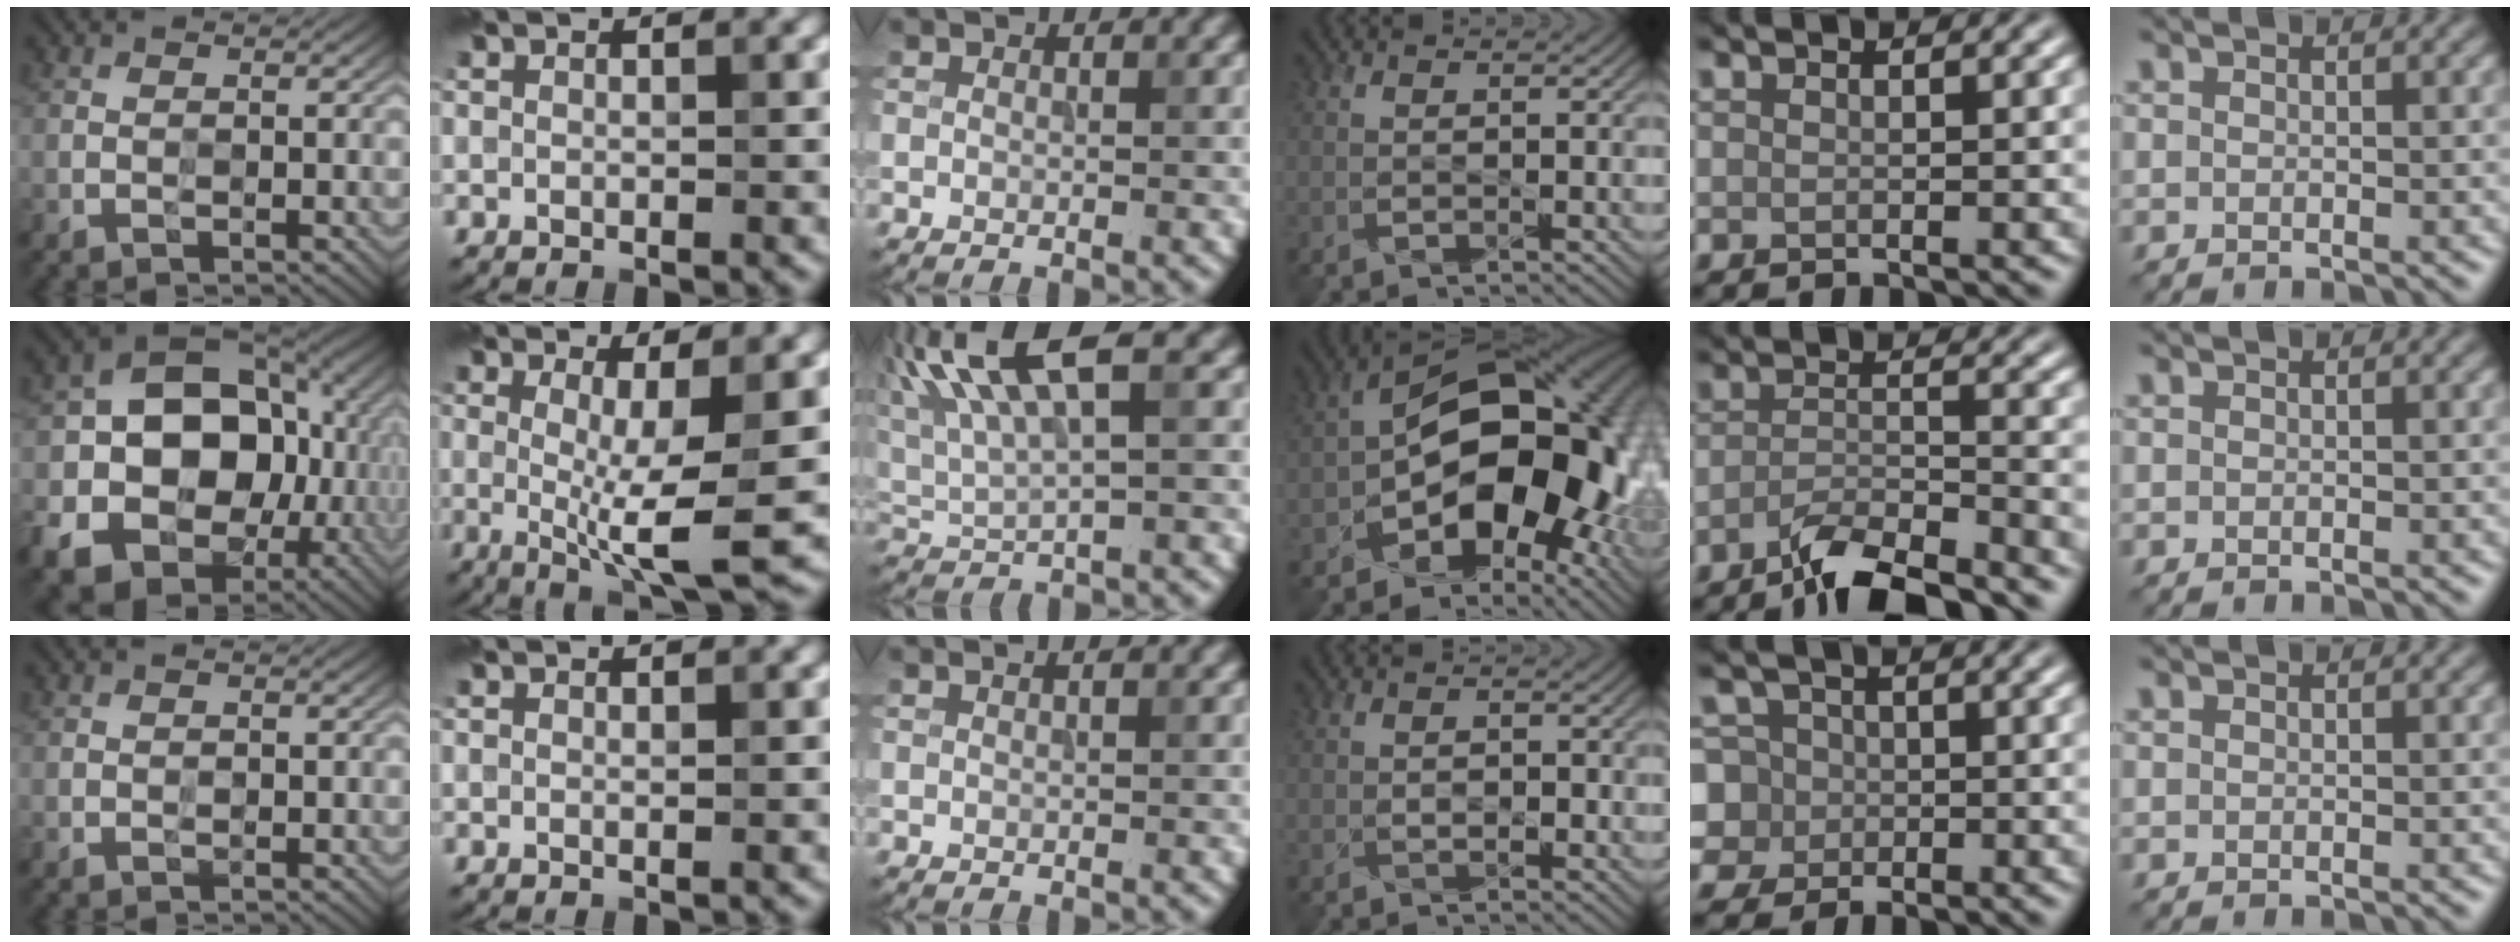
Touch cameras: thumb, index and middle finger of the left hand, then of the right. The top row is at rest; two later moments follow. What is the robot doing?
{"motion": "wipe", "object": "glasses"}